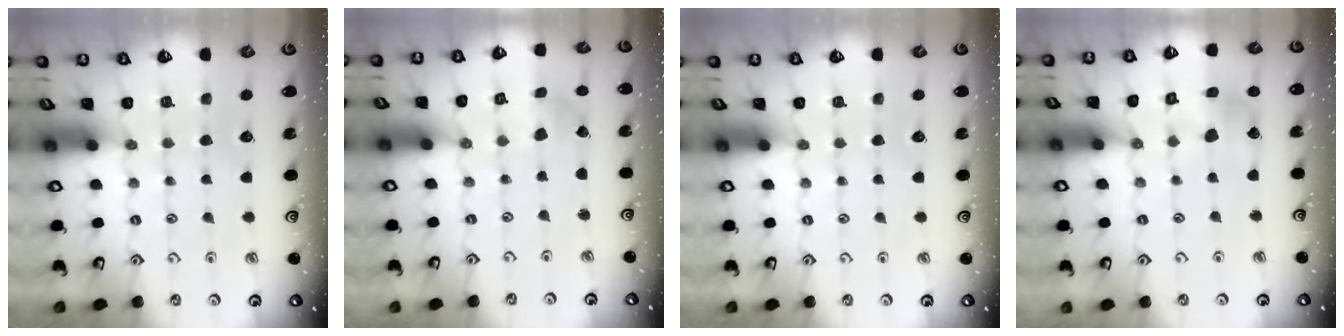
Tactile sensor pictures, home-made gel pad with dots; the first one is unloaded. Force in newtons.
{"total": 1.1, "press": 1.0, "slide": 0.1}
{"total": 0.0}
{"total": 8.8, "press": 8.8, "slide": 1.0}